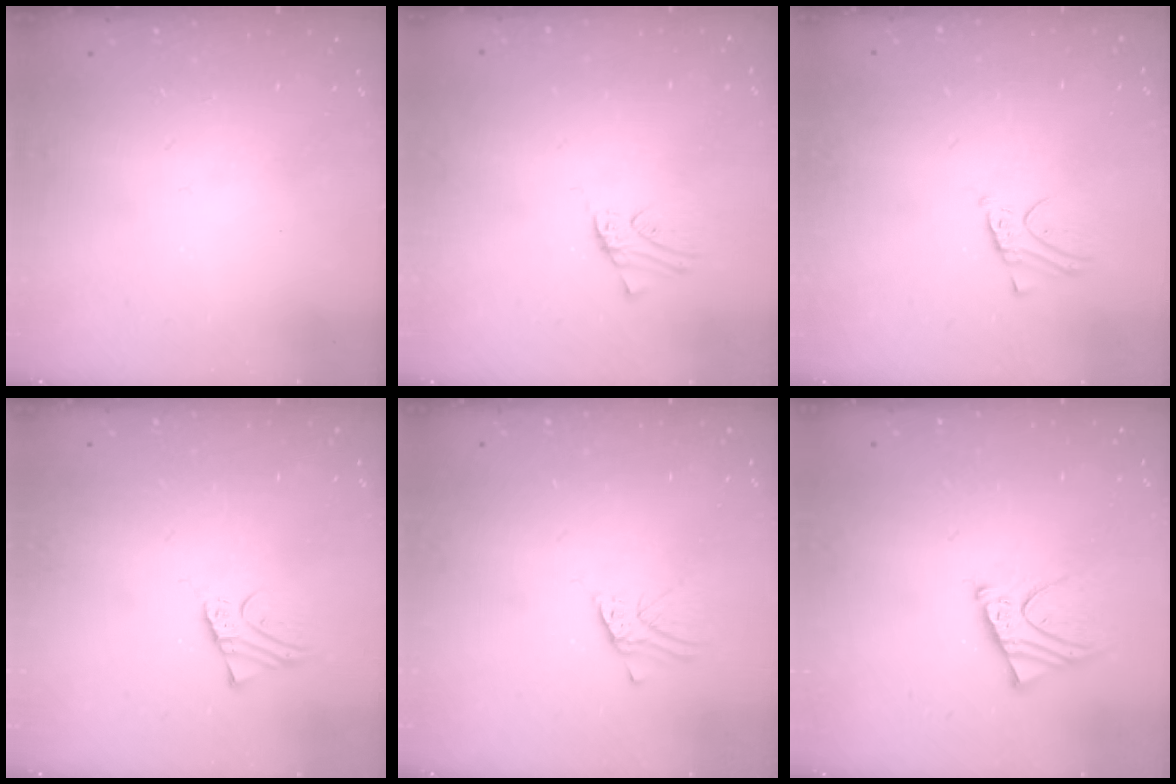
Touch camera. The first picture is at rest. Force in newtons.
{"total": 0.0}
{"total": 2.8, "press": 2.8, "slide": 0.1}
{"total": 2.1, "press": 2.1, "slide": 0.2}
{"total": 1.9, "press": 1.9, "slide": 0.1}
{"total": 6.7, "press": 6.6, "slide": 0.8}